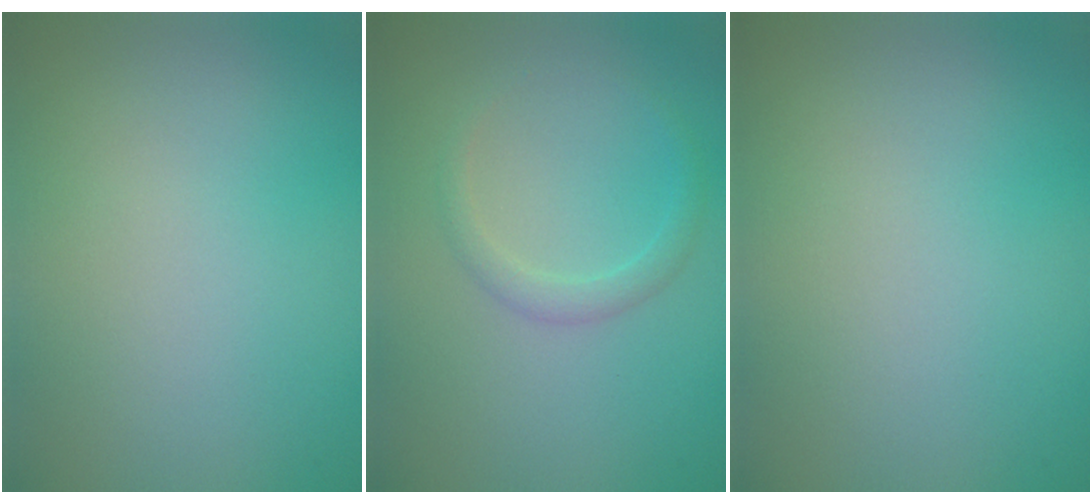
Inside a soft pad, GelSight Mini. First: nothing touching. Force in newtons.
{"total": 1.6, "press": 1.6, "slide": 0.1}
{"total": 0.0}